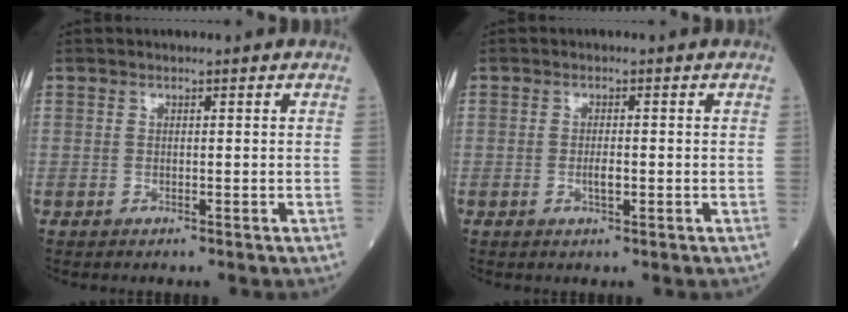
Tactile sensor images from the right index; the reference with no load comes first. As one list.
[{"total": 1.8, "force": [-0.5, 0.4, 1.7], "torque": [-0.033, 0.000, -0.008]}]